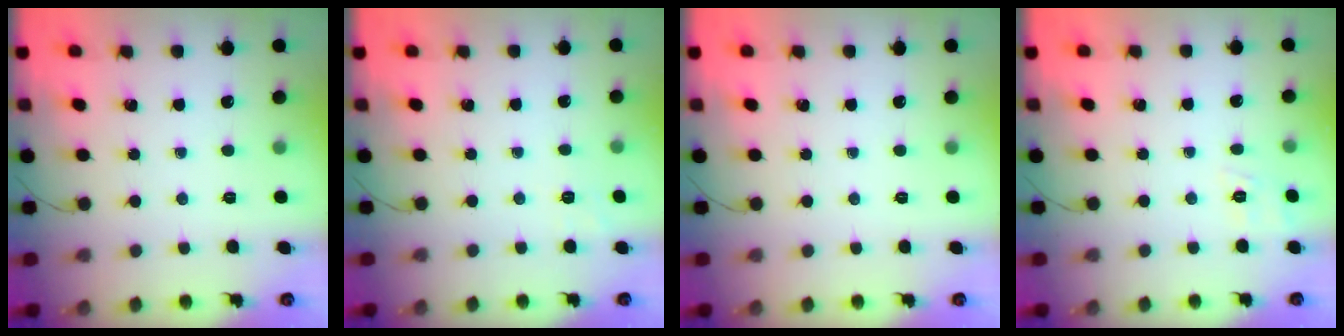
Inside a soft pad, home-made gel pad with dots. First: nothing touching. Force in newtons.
{"total": 1.9, "press": 1.1, "slide": 1.6}
{"total": 0.0}
{"total": 3.4, "press": 3.0, "slide": 1.7}